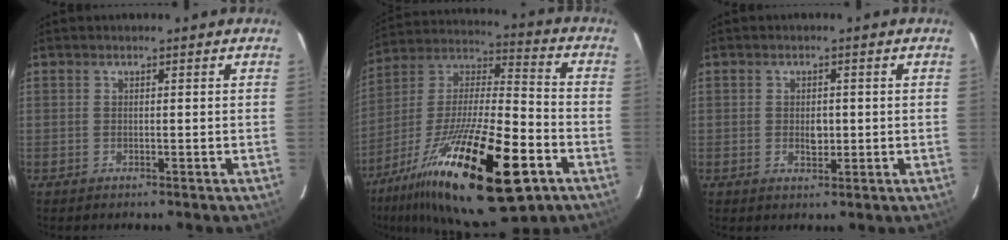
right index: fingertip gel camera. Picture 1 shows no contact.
{"total": 27.5, "force": [-13.3, 5.9, 23.3], "torque": [-0.409, -0.038, -0.223]}
{"total": 2.3, "force": [-0.2, 1.2, 2.0], "torque": [-0.035, 0.000, 0.000]}